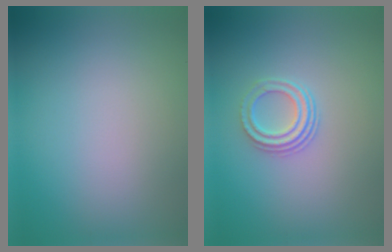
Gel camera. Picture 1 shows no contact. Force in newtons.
{"total": 2.8, "press": 2.2, "slide": 1.8}